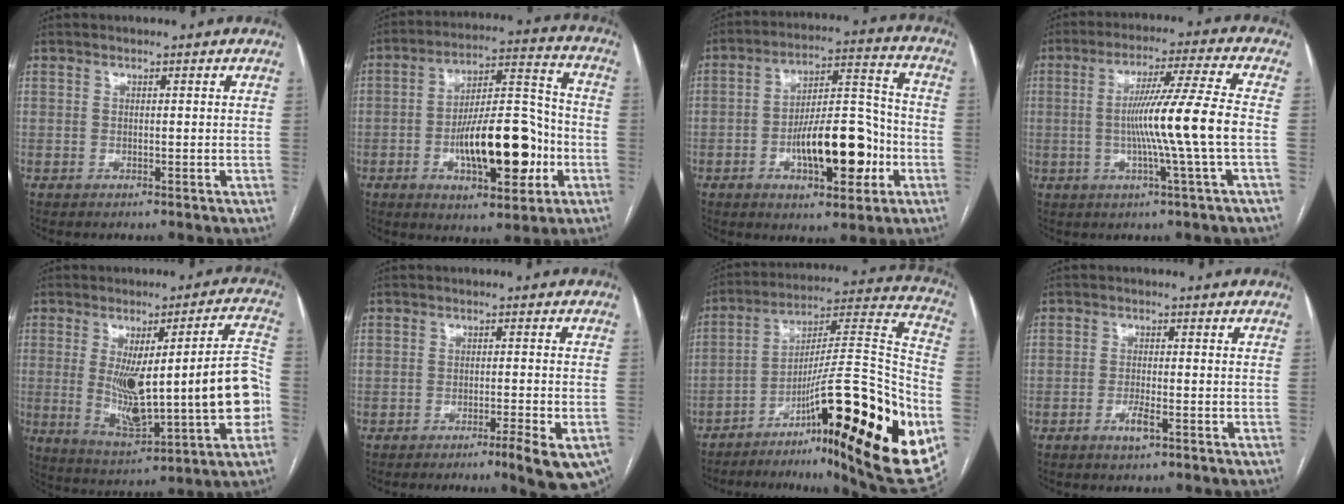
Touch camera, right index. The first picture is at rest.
{"total": 16.7, "force": [-4.7, 5.5, 15.1], "torque": [-0.242, 0.020, -0.068]}
{"total": 14.7, "force": [-4.7, 4.9, 13.0], "torque": [-0.208, 0.021, -0.068]}
{"total": 11.7, "force": [-1.5, -2.1, 11.4], "torque": [-0.200, 0.000, -0.025]}
{"total": 19.7, "force": [-1.3, 2.9, 19.4], "torque": [-0.295, 0.016, -0.004]}
{"total": 7.6, "force": [-4.7, 0.6, 6.0], "torque": [-0.057, -0.007, -0.065]}
{"total": 32.0, "force": [-12.6, 4.4, 29.1], "torque": [-0.363, 0.012, -0.192]}
{"total": 2.5, "force": [-1.3, 0.3, 2.1], "torque": [-0.037, -0.002, -0.025]}